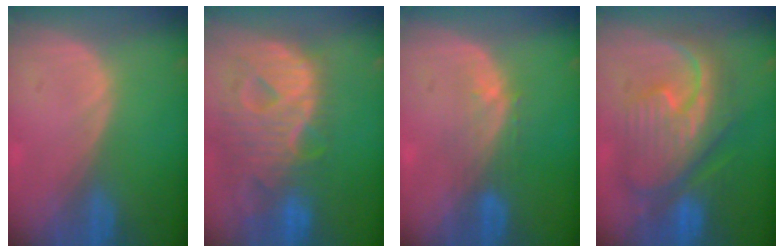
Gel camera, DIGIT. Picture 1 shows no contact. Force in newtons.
{"total": 12.9, "press": 10.9, "slide": 6.9}
{"total": 3.4, "press": 3.4, "slide": 0.4}
{"total": 12.1, "press": 12.0, "slide": 1.4}